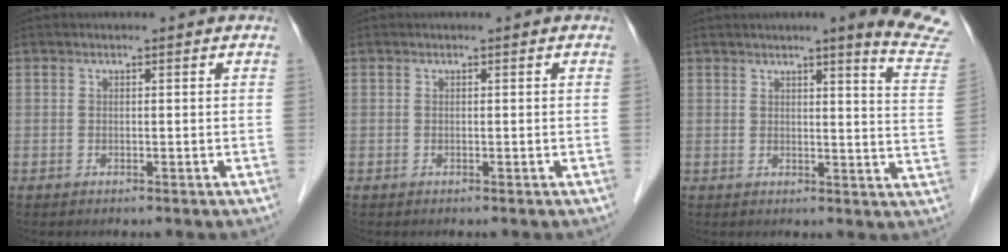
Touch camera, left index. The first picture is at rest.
{"total": 0.0}
{"total": 11.7, "force": [10.5, -0.9, 5.1], "torque": [-0.045, -0.070, 0.092]}